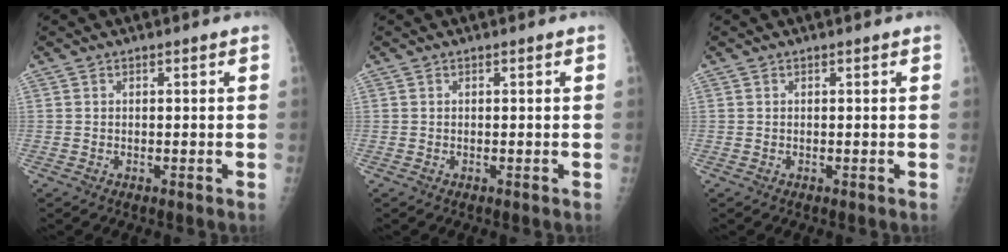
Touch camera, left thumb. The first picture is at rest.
{"total": 0.0}
{"total": 0.0}